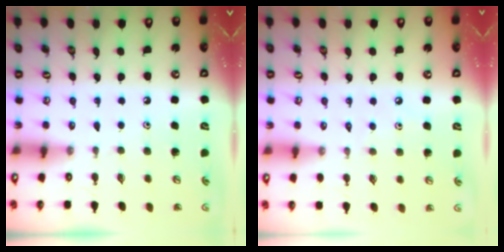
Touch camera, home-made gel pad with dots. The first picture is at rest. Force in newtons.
{"total": 4.9, "press": 4.8, "slide": 0.8}